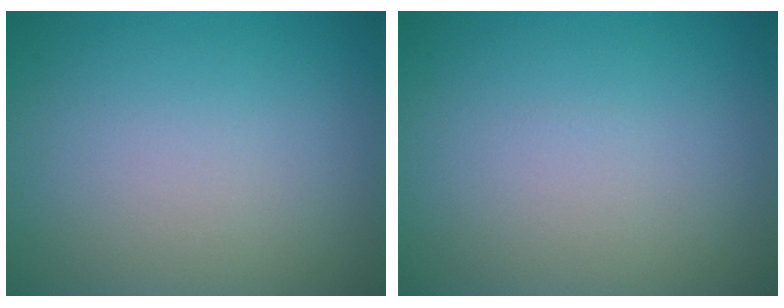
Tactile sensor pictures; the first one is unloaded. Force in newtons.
{"total": 0.0}